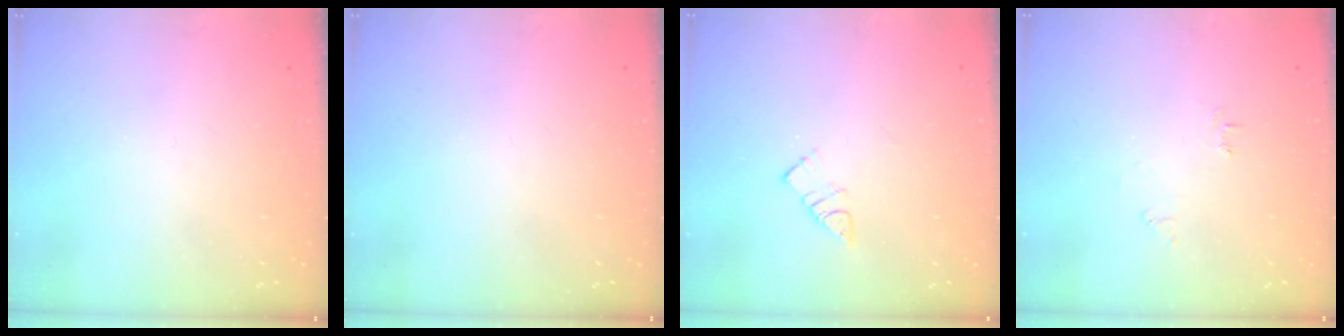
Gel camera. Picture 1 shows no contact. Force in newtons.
{"total": 0.0}
{"total": 5.7, "press": 5.6, "slide": 0.6}
{"total": 3.9, "press": 3.8, "slide": 0.5}